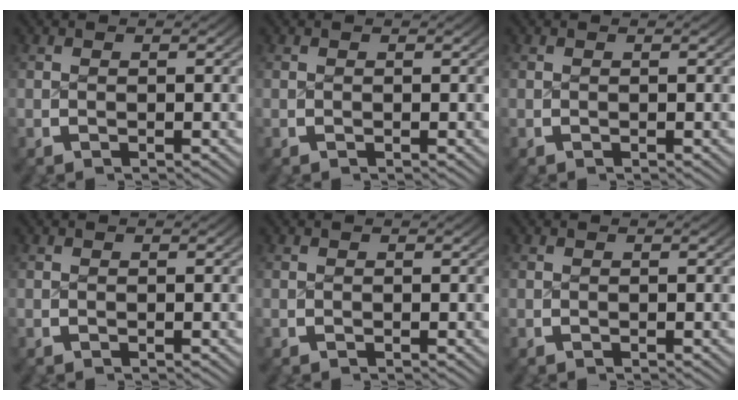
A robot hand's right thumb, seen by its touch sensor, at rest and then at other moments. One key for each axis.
{"total": 0.0}
{"total": 0.0}
{"total": 0.0}
{"total": 0.0}
{"total": 0.0}